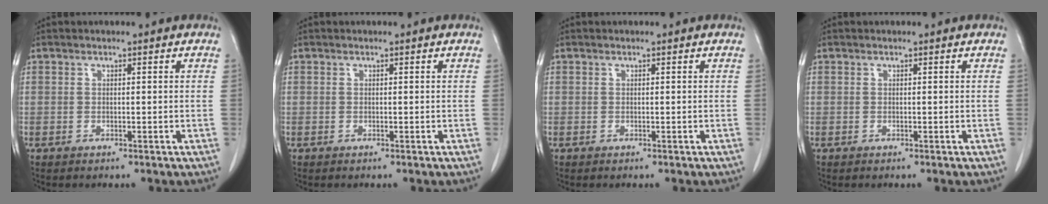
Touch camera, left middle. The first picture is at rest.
{"total": 0.0}
{"total": 0.0}
{"total": 0.0}